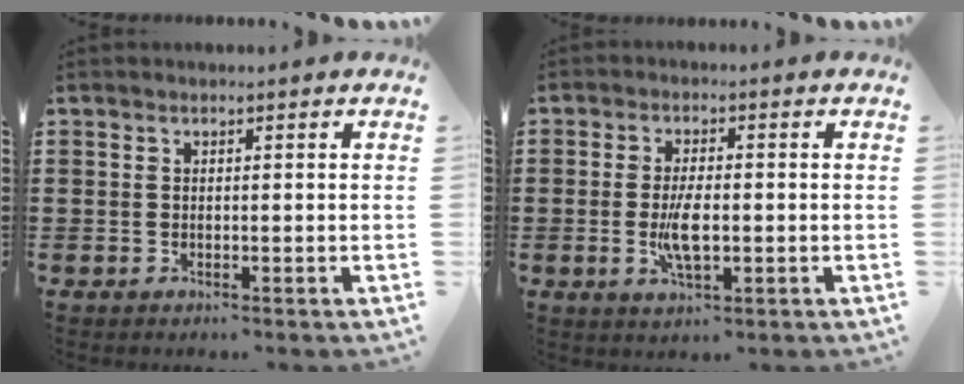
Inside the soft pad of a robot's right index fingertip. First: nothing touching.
{"total": 5.5, "force": [-0.7, 2.1, 5.1], "torque": [-0.109, -0.006, -0.018]}